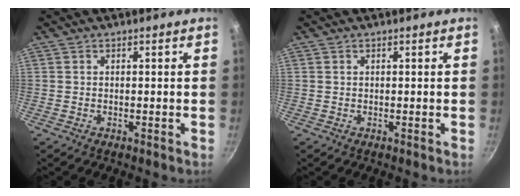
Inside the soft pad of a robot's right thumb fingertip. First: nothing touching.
{"total": 0.0}